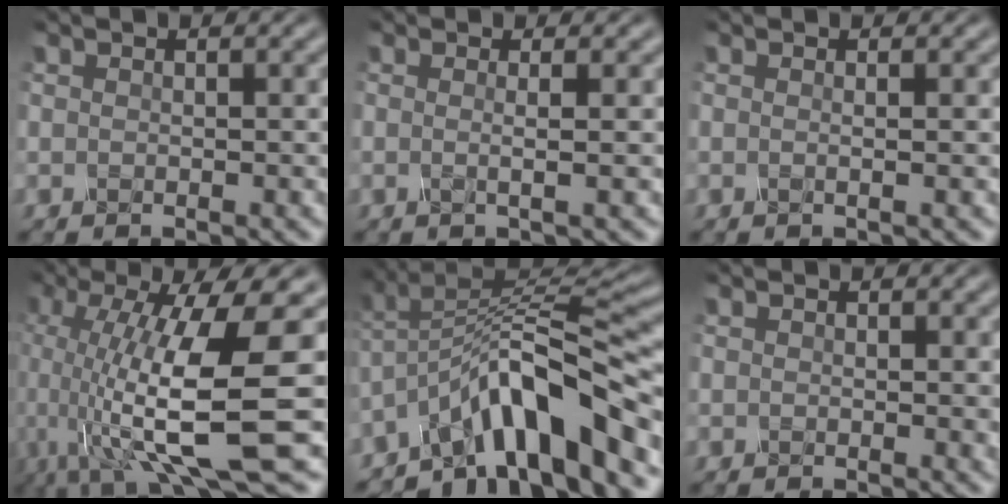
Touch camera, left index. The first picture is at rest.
{"total": 2.2, "force": [0.2, 0.8, 2.0], "torque": [-0.024, 0.002, -0.023]}
{"total": 1.1, "force": [0.0, 0.5, 1.0], "torque": [-0.011, -0.001, -0.012]}
{"total": 14.1, "force": [-1.7, 3.3, 13.6], "torque": [-0.239, -0.004, -0.019]}
{"total": 9.2, "force": [-5.9, 2.3, 6.7], "torque": [-0.086, 0.018, -0.108]}
{"total": 0.9, "force": [0.3, 0.3, 0.9], "torque": [-0.005, 0.000, 0.004]}